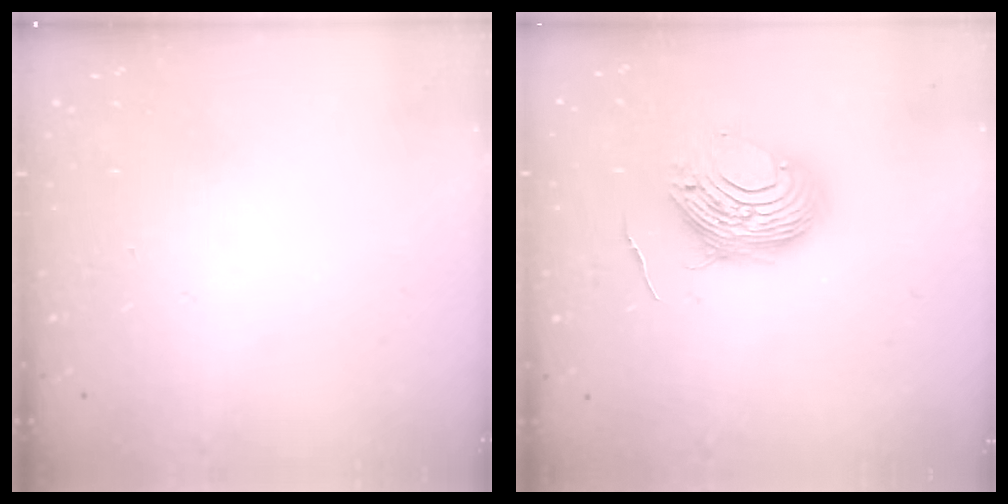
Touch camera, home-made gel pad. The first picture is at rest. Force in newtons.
{"total": 11.5, "press": 11.4, "slide": 1.1}